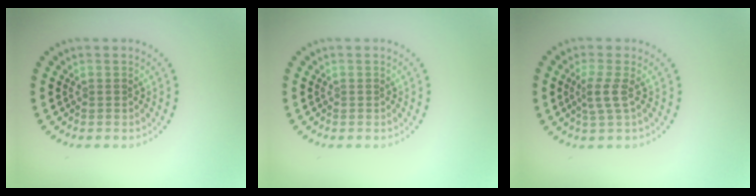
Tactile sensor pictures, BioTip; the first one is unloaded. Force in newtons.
{"total": 0.0}
{"total": 1.9, "press": 1.3, "slide": 1.3}